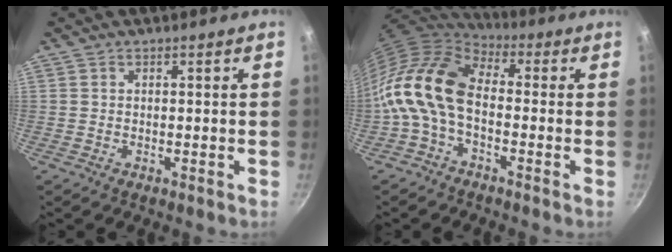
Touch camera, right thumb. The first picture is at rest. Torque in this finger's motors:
{"motor_torque": [1.67, 3.34, 1.42, -1.35, 0.54]}